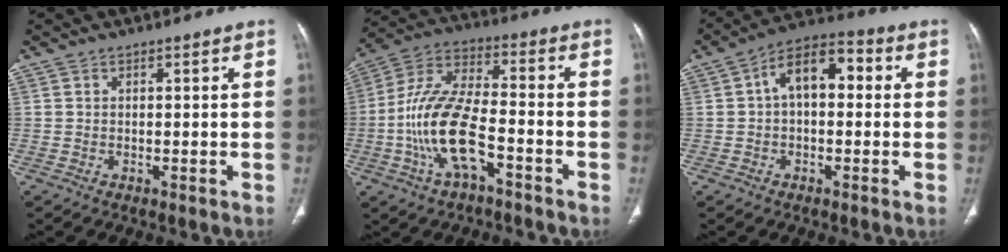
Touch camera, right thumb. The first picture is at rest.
{"total": 15.0, "force": [-5.2, 6.4, 12.5], "torque": [-0.255, 0.042, -0.096]}
{"total": 9.9, "force": [1.1, 5.9, 7.9], "torque": [-0.107, 0.035, 0.006]}